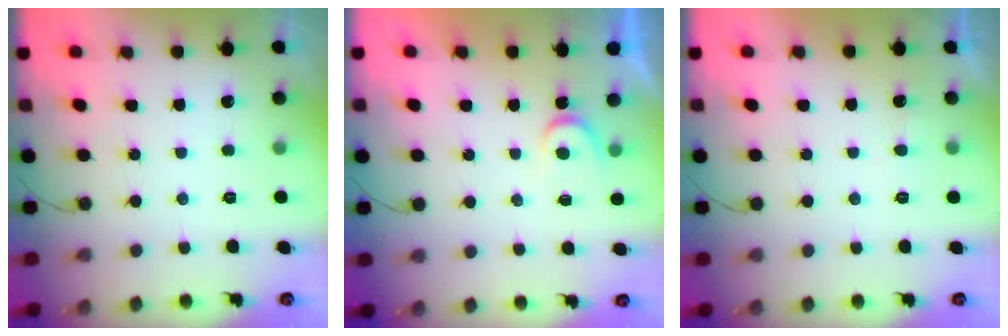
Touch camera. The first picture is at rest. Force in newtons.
{"total": 3.4, "press": 3.4, "slide": 0.4}
{"total": 3.9, "press": 3.9, "slide": 0.3}